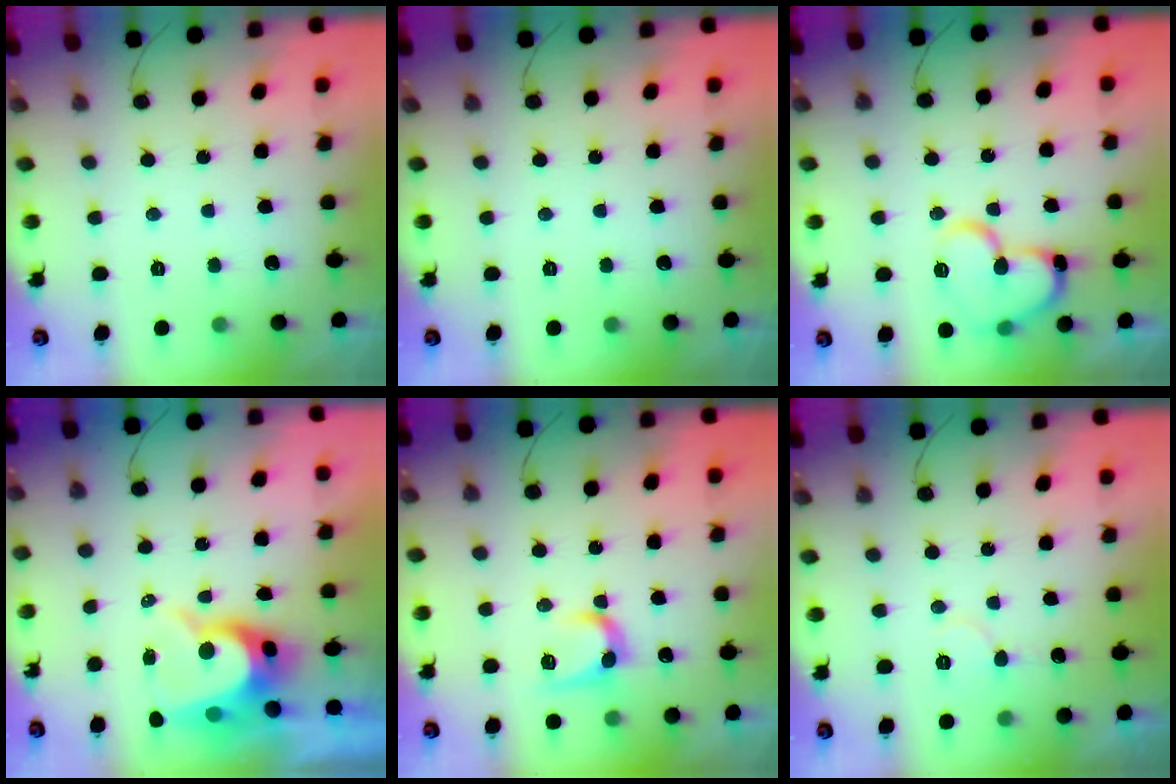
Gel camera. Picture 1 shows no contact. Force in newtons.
{"total": 0.0}
{"total": 15.9, "press": 15.7, "slide": 2.4}
{"total": 10.8, "press": 10.8, "slide": 1.1}
{"total": 8.0, "press": 8.0, "slide": 0.6}
{"total": 6.1, "press": 6.1, "slide": 0.6}